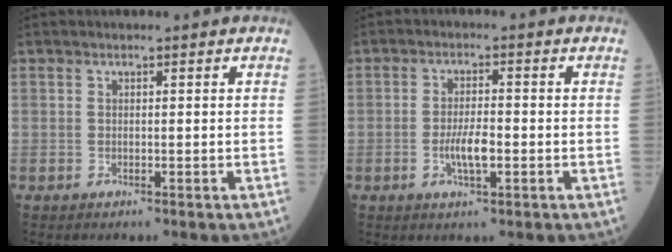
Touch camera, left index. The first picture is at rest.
{"total": 4.4, "force": [-1.4, 1.1, 4.0], "torque": [-0.081, -0.002, -0.025]}